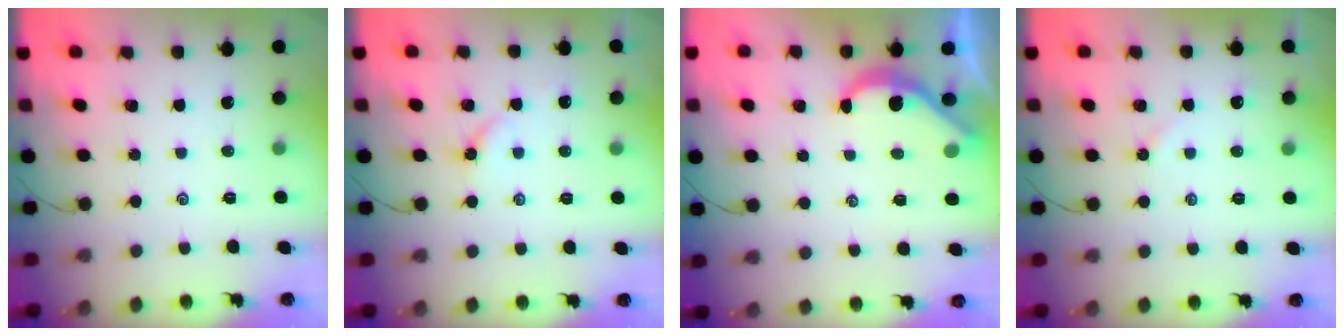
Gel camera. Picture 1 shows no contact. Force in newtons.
{"total": 5.9, "press": 5.8, "slide": 0.7}
{"total": 4.6, "press": 4.6, "slide": 0.5}
{"total": 4.0, "press": 4.0, "slide": 0.4}